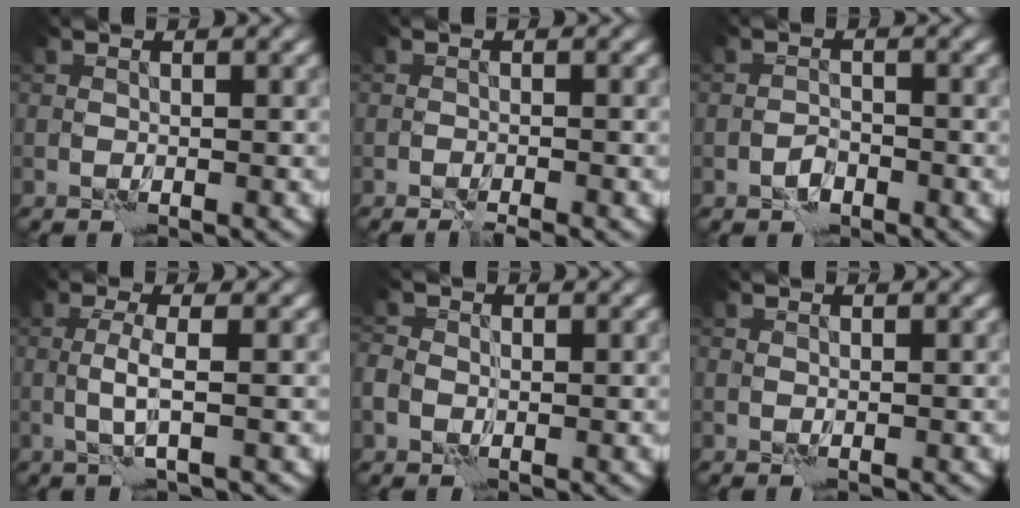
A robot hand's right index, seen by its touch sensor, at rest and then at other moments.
{"total": 1.7, "force": [-1.5, 0.0, 0.9], "torque": [-0.022, 0.000, -0.023]}
{"total": 1.2, "force": [-0.8, 0.7, 0.5], "torque": [-0.005, 0.004, -0.016]}
{"total": 2.2, "force": [0.1, 0.0, 2.1], "torque": [-0.046, -0.001, 0.000]}
{"total": 1.9, "force": [-0.1, 1.6, 1.0], "torque": [-0.018, -0.004, -0.005]}
{"total": 0.0}